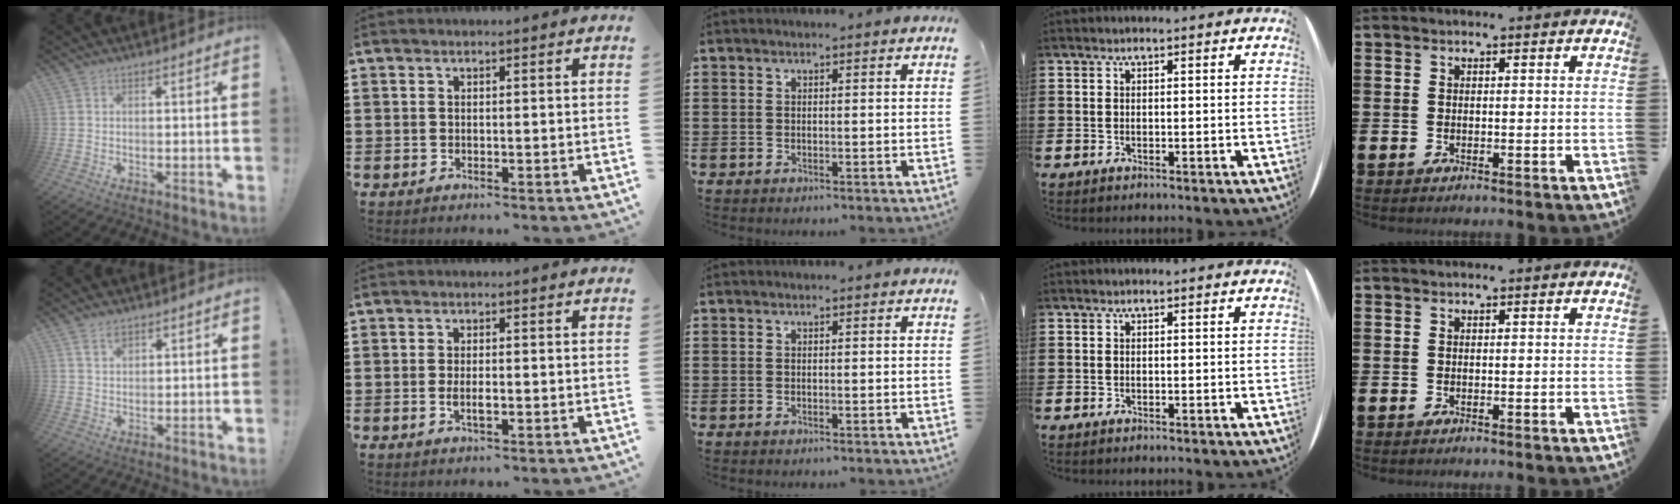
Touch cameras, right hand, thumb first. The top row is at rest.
{"thumb": {"total": 2.9, "force": [2.0, 1.6, 1.4], "torque": [-0.012, -0.013, 0.034]}, "index": {"total": 2.6, "force": [-0.5, 0.8, 2.4], "torque": [-0.043, 0.000, -0.009]}}